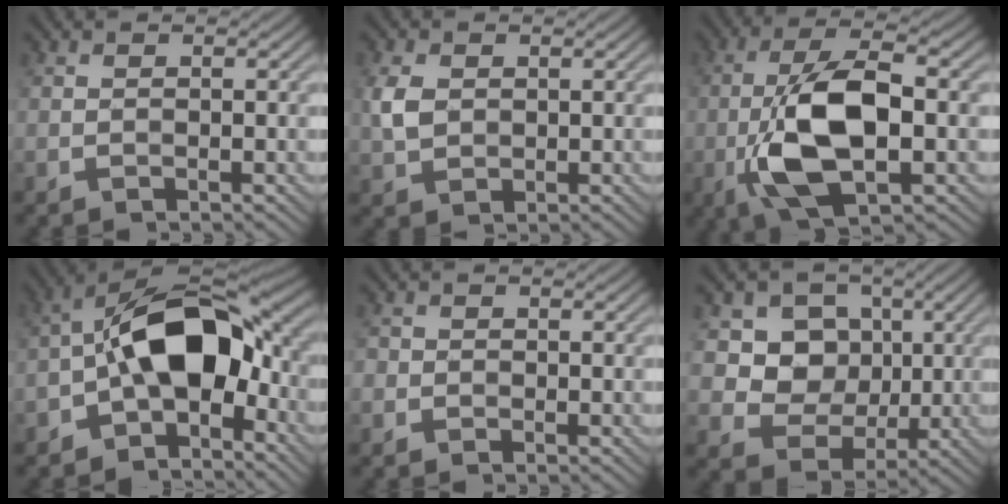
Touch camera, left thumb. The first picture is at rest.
{"total": 3.2, "force": [0.7, 2.5, 1.9], "torque": [-0.056, 0.001, 0.014]}
{"total": 11.3, "force": [-2.3, 4.7, 10.0], "torque": [-0.200, 0.007, -0.046]}
{"total": 13.1, "force": [-2.5, 7.3, 10.6], "torque": [-0.170, 0.020, -0.062]}
{"total": 0.8, "force": [-0.3, 0.7, -0.2], "torque": [0.006, -0.006, -0.005]}
{"total": 8.6, "force": [2.4, 7.5, 3.4], "torque": [-0.081, -0.007, 0.060]}